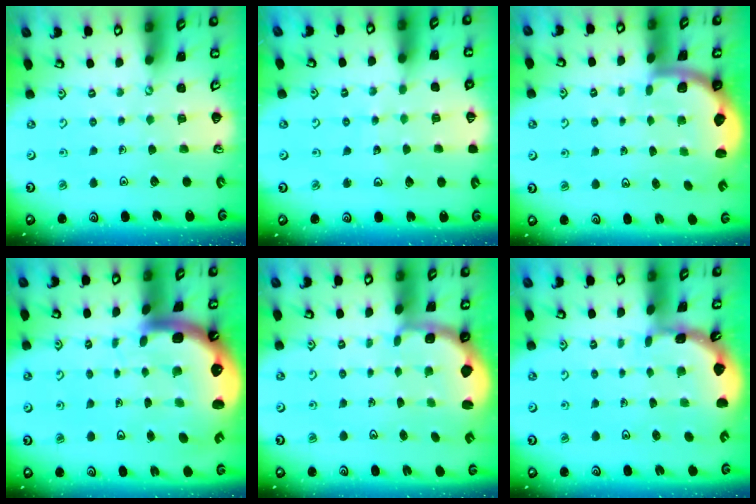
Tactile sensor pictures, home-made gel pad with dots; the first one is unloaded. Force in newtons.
{"total": 5.9, "press": 5.9, "slide": 0.7}
{"total": 1.9, "press": 1.8, "slide": 0.5}
{"total": 7.8, "press": 7.6, "slide": 1.7}
{"total": 2.5, "press": 1.3, "slide": 2.1}
{"total": 1.7, "press": 1.7, "slide": 0.1}